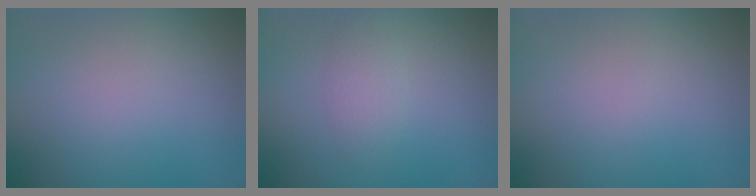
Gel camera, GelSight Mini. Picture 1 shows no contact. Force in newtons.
{"total": 1.6, "press": 1.6, "slide": 0.2}
{"total": 0.0}